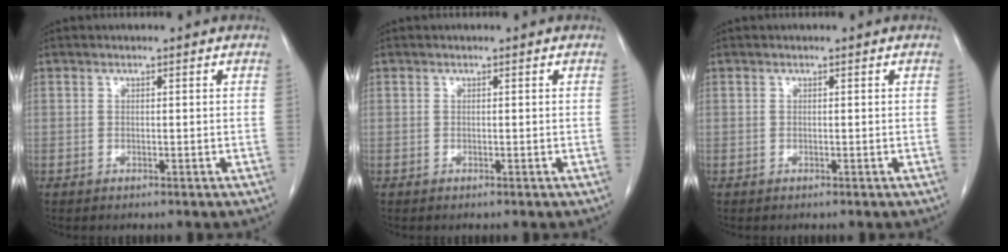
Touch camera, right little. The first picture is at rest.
{"total": 0.0}
{"total": 0.0}